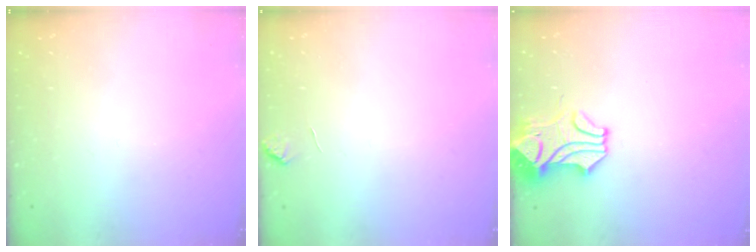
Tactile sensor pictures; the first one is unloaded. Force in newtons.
{"total": 0.8, "press": 0.4, "slide": 0.7}
{"total": 2.7, "press": 2.5, "slide": 1.1}